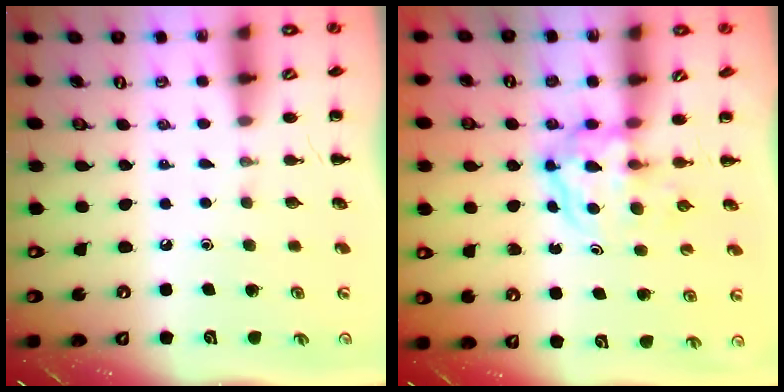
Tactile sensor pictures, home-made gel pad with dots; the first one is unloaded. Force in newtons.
{"total": 3.8, "press": 3.7, "slide": 0.4}